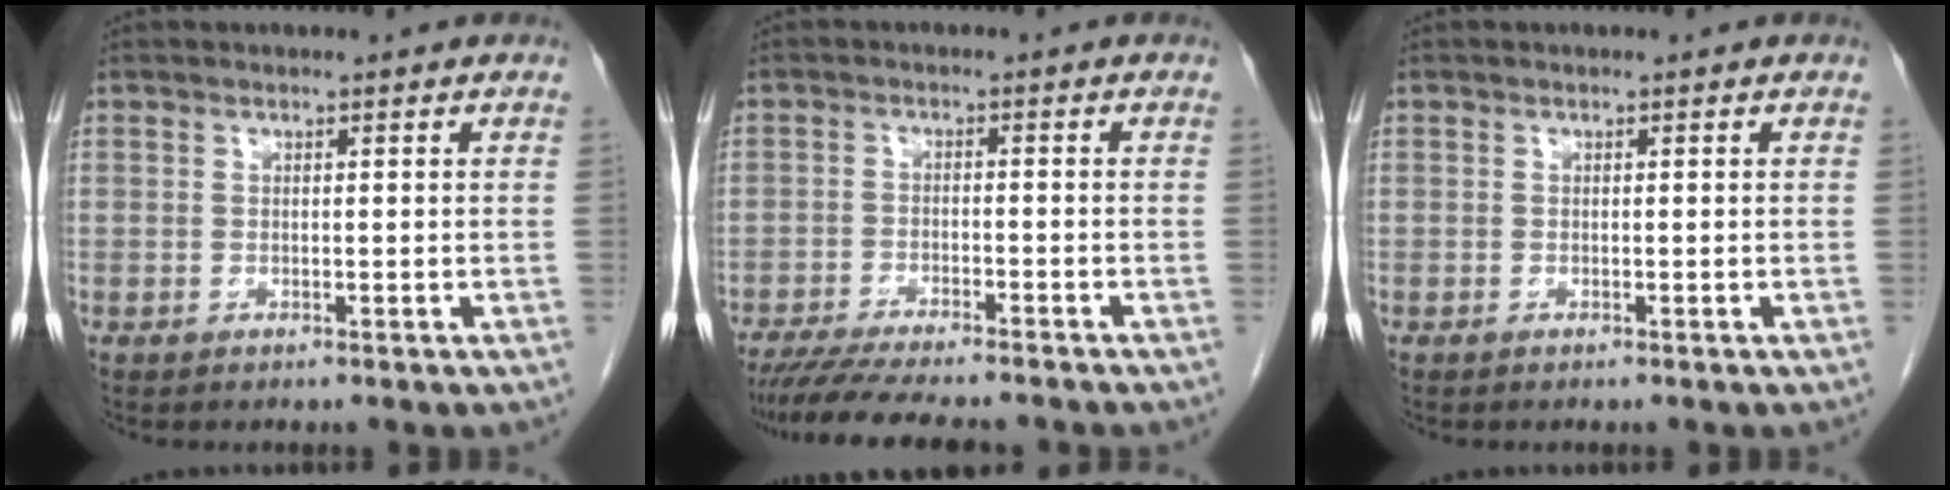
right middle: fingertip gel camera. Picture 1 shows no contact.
{"total": 11.7, "force": [-10.2, 1.3, 5.5], "torque": [-0.082, -0.019, -0.153]}
{"total": 0.0}